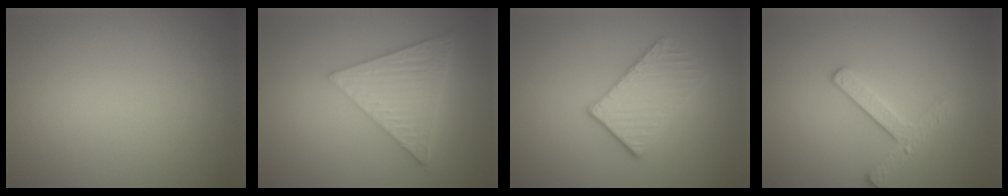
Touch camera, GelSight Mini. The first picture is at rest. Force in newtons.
{"total": 6.8, "press": 4.9, "slide": 4.7}
{"total": 3.0, "press": 2.9, "slide": 0.8}
{"total": 2.5, "press": 2.4, "slide": 0.3}